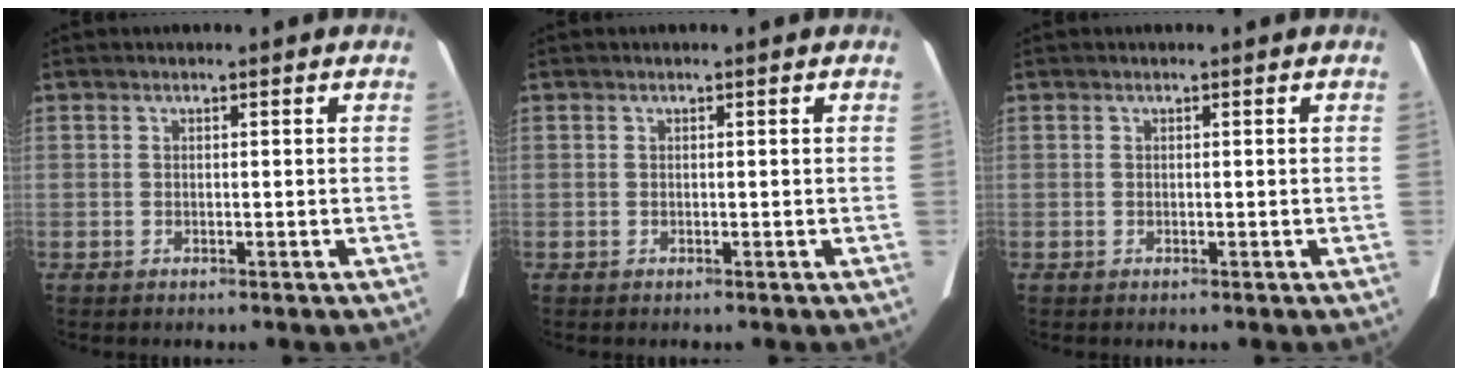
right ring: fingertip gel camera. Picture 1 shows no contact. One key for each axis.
{"total": 0.0}
{"total": 0.0}